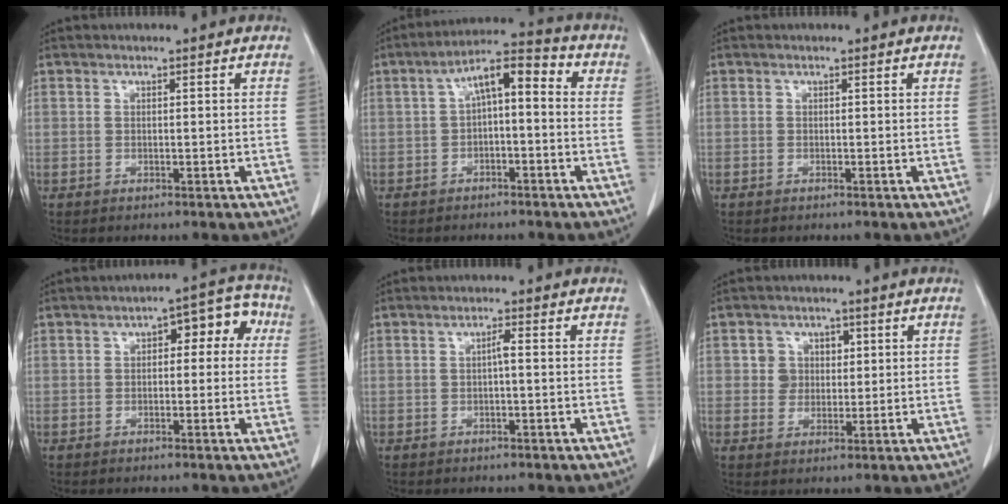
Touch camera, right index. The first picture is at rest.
{"total": 8.4, "force": [0.7, 2.9, 7.8], "torque": [-0.126, 0.044, 0.005]}
{"total": 0.0}
{"total": 7.0, "force": [1.3, 3.5, 5.9], "torque": [-0.062, 0.042, 0.012]}
{"total": 1.3, "force": [-0.1, 0.1, 1.3], "torque": [-0.021, 0.004, -0.002]}
{"total": 3.7, "force": [0.9, 3.5, 0.7], "torque": [-0.002, 0.010, 0.014]}